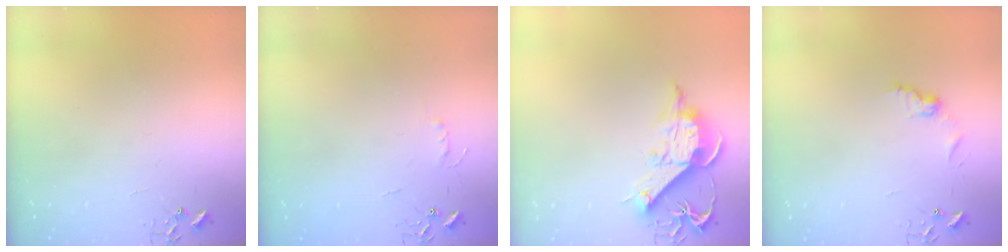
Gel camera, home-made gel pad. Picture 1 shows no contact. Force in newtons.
{"total": 3.6, "press": 3.6, "slide": 0.6}
{"total": 11.0, "press": 11.0, "slide": 1.4}
{"total": 7.3, "press": 7.3, "slide": 0.4}